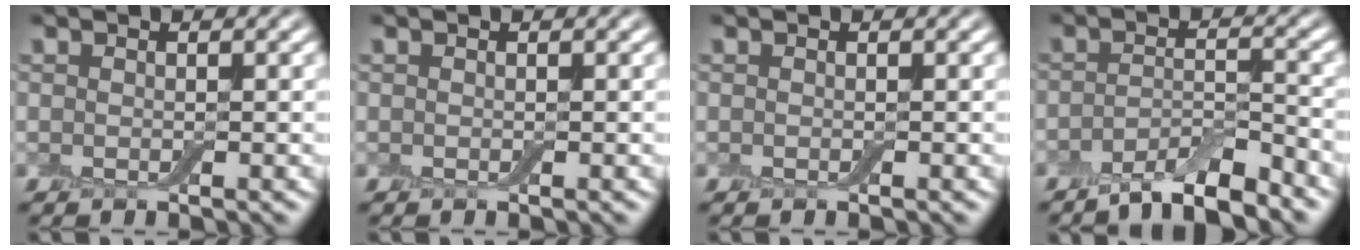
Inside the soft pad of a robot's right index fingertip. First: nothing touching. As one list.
[{"total": 0.0}, {"total": 0.0}, {"total": 4.7, "force": [-3.8, 0.9, 2.6], "torque": [-0.044, 0.001, -0.067]}]